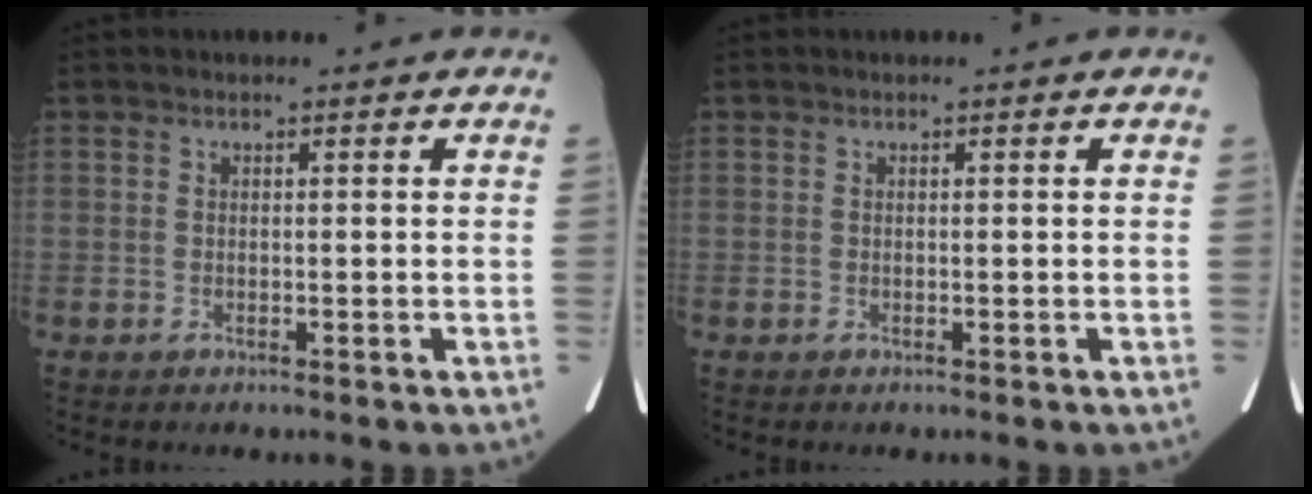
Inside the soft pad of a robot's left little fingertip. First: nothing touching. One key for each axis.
{"total": 0.0}